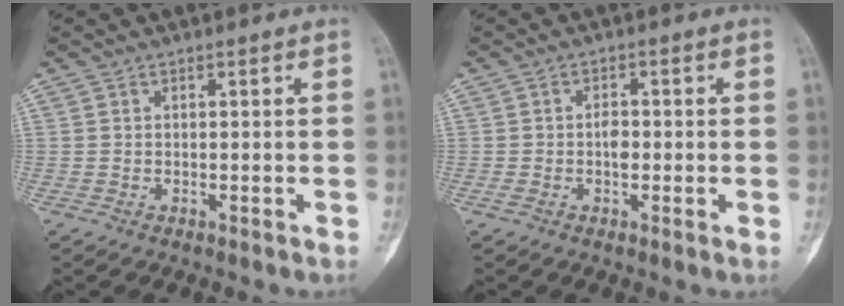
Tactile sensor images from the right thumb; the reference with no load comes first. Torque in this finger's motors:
{"motor_torque": [0.69, 0.91, 0.65, -0.25, 0.24]}